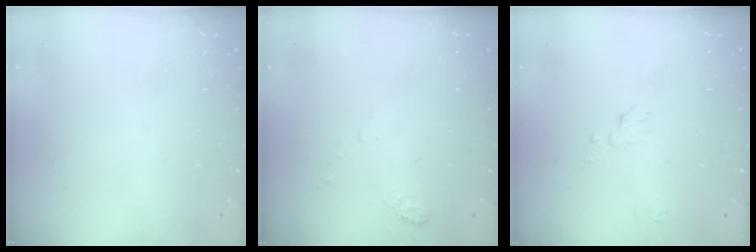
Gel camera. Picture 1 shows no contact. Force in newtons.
{"total": 5.2, "press": 5.1, "slide": 1.0}
{"total": 3.9, "press": 3.9, "slide": 0.3}